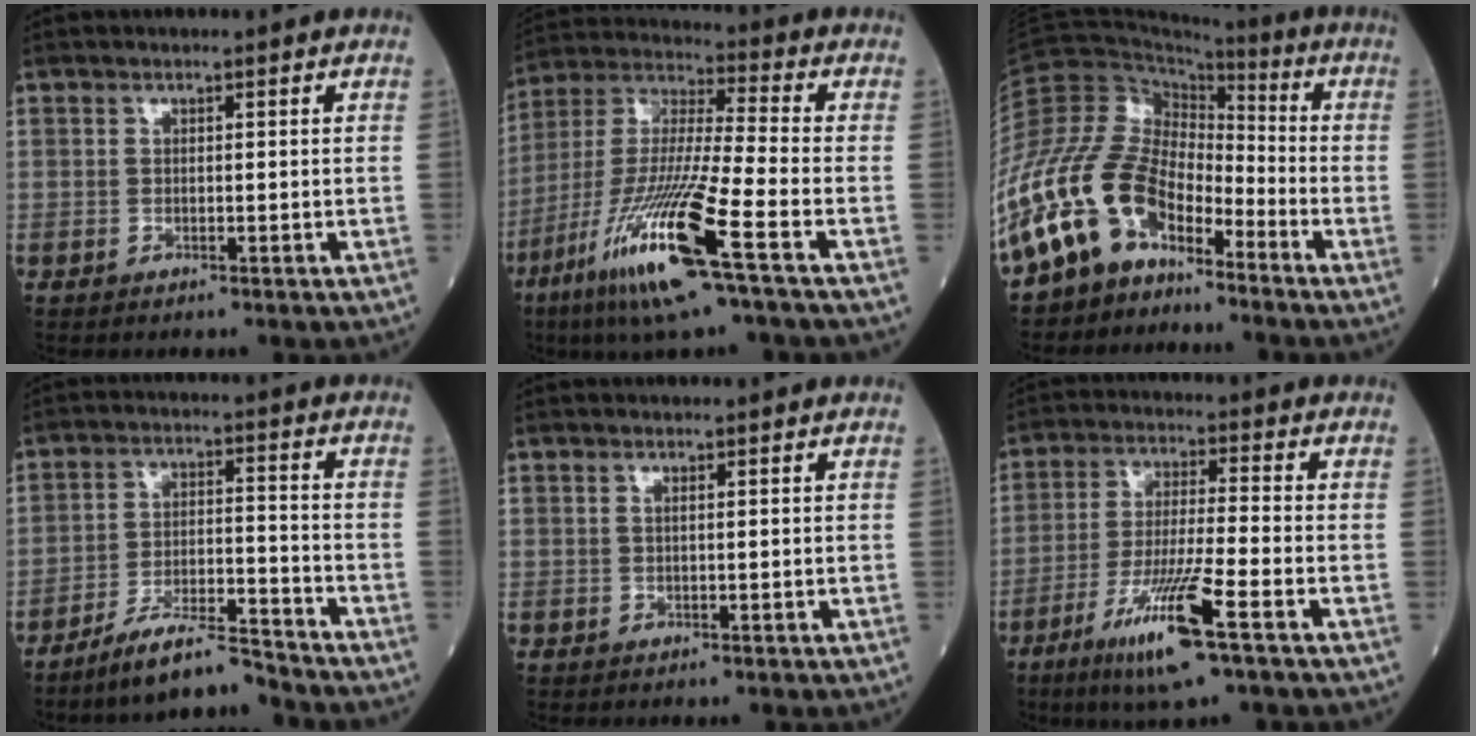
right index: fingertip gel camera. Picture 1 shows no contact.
{"total": 18.1, "force": [-8.8, 0.1, 15.8], "torque": [-0.343, -0.041, -0.173]}
{"total": 16.3, "force": [-11.2, 8.2, 8.4], "torque": [-0.193, 0.033, -0.220]}
{"total": 8.6, "force": [-7.9, 0.4, 3.3], "torque": [-0.057, -0.004, -0.140]}
{"total": 0.6, "force": [0.2, 0.1, 0.5], "torque": [-0.015, 0.000, 0.004]}
{"total": 11.6, "force": [-6.2, -0.2, 9.8], "torque": [-0.188, -0.024, -0.115]}